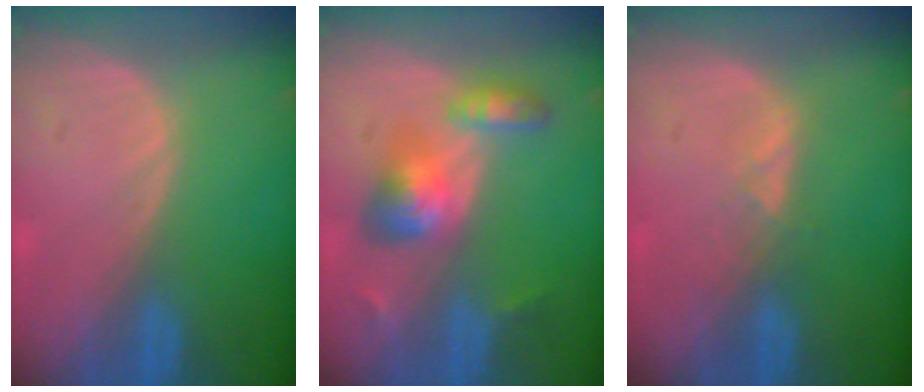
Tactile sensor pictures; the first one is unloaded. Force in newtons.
{"total": 6.2, "press": 6.0, "slide": 1.5}
{"total": 1.6, "press": 1.6, "slide": 0.3}